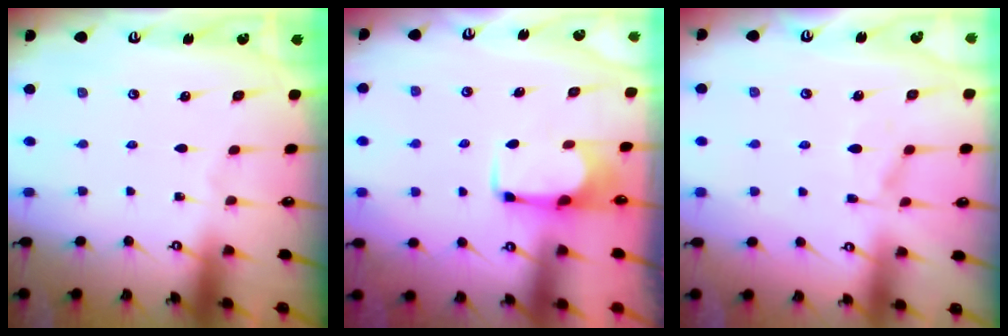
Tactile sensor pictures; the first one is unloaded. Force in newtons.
{"total": 2.0, "press": 1.8, "slide": 0.8}
{"total": 1.4, "press": 0.3, "slide": 1.4}